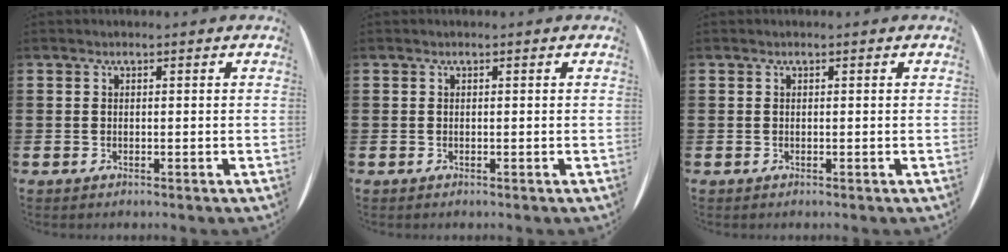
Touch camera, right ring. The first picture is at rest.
{"total": 0.0}
{"total": 0.0}